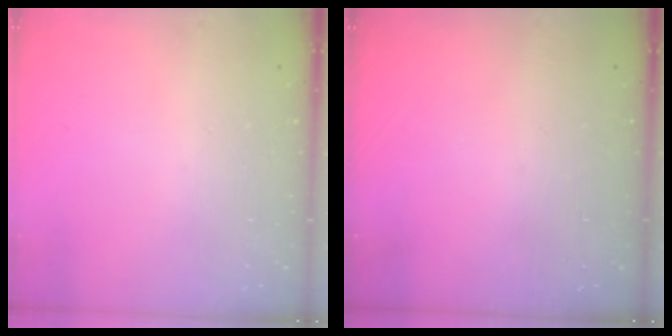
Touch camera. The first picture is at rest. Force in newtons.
{"total": 0.0}